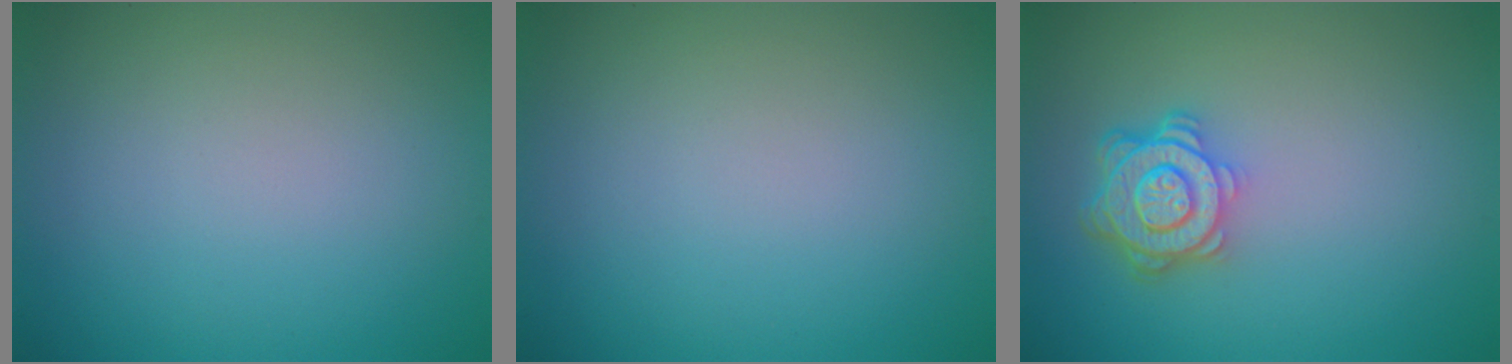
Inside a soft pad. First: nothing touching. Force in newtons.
{"total": 0.0}
{"total": 4.7, "press": 3.6, "slide": 3.1}